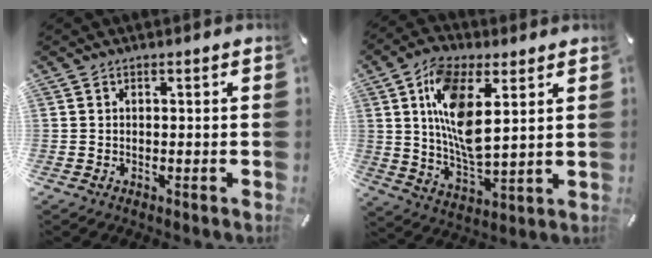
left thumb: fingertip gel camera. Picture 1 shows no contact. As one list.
[{"total": 14.0, "force": [5.2, 6.6, 11.1], "torque": [-0.233, -0.009, 0.092]}]